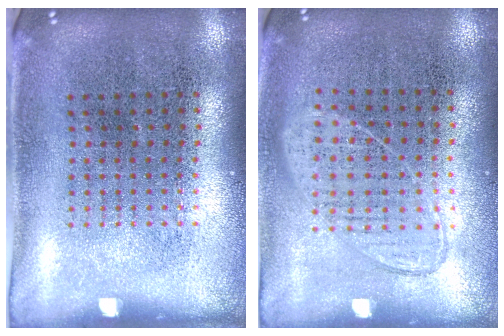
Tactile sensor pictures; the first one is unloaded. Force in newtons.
{"total": 0.9, "press": 0.8, "slide": 0.4}